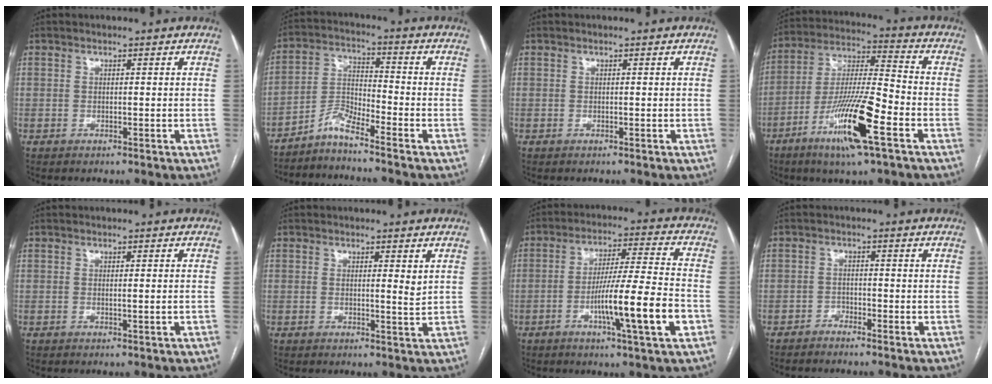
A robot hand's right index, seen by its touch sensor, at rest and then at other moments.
{"total": 5.2, "force": [-4.7, -0.4, 2.3], "torque": [-0.055, -0.008, -0.093]}
{"total": 0.0}
{"total": 15.8, "force": [-7.2, 1.1, 14.0], "torque": [-0.272, -0.018, -0.131]}
{"total": 1.0, "force": [-0.2, -0.2, 1.0], "torque": [-0.016, -0.004, 0.000]}
{"total": 2.2, "force": [0.7, 0.2, 2.1], "torque": [-0.034, -0.005, 0.008]}
{"total": 13.3, "force": [-4.4, -0.5, 12.5], "torque": [-0.213, -0.006, -0.076]}
{"total": 1.5, "force": [-1.4, 0.1, 0.2], "torque": [-0.002, 0.000, -0.028]}